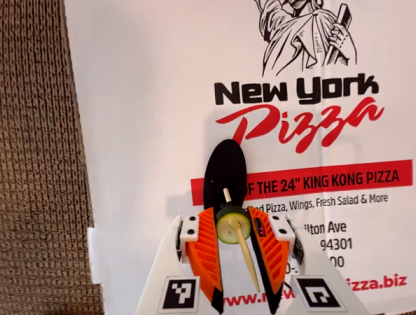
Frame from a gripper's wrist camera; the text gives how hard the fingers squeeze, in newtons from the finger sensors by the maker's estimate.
{"total": 7.3, "left": 7.2, "right": 7.4}